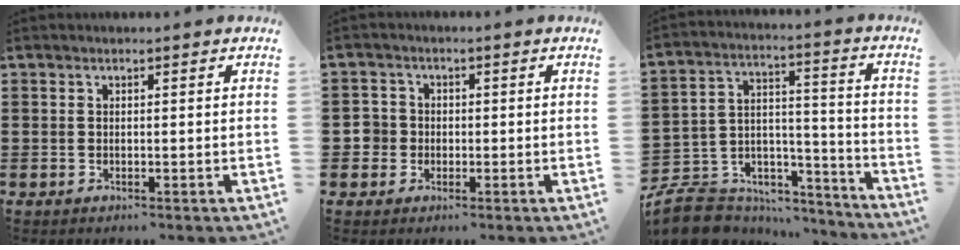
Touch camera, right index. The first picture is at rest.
{"total": 3.0, "force": [-0.7, 2.9, 0.5], "torque": [-0.023, 0.008, -0.016]}
{"total": 7.8, "force": [-6.4, 4.0, 1.6], "torque": [-0.052, -0.002, -0.123]}